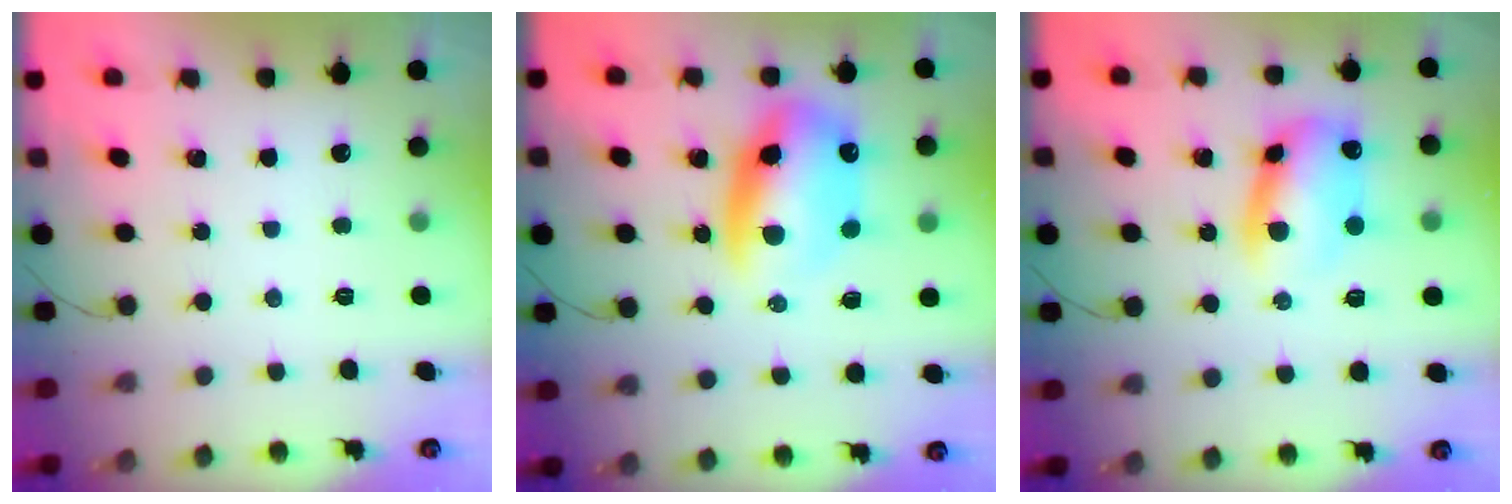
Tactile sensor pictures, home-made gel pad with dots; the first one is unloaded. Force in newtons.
{"total": 13.8, "press": 13.2, "slide": 3.9}
{"total": 10.3, "press": 10.2, "slide": 1.4}